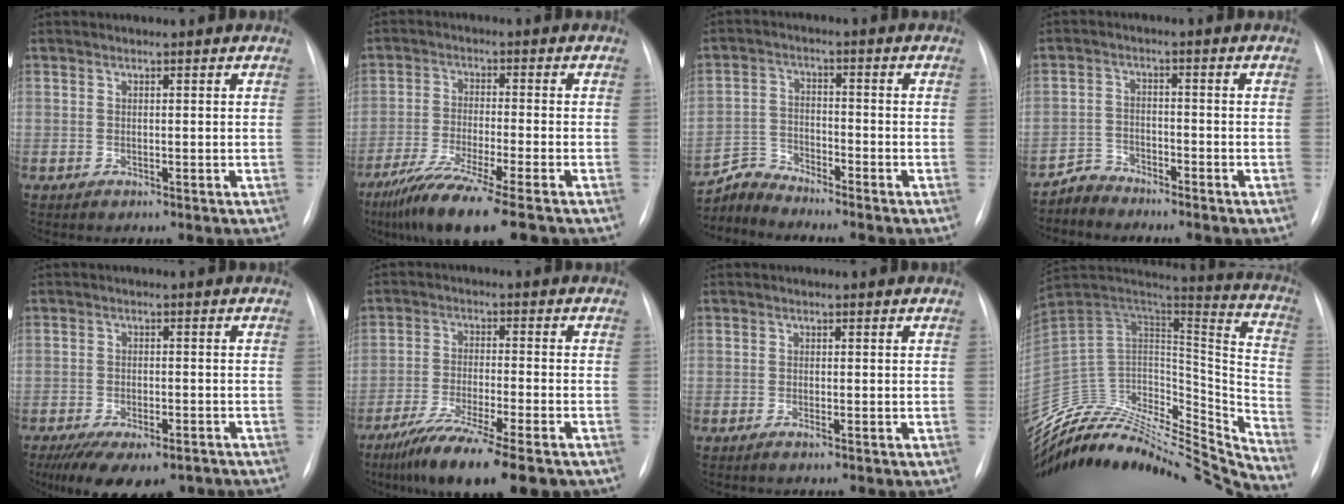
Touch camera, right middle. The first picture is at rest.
{"total": 11.8, "force": [-8.3, -0.3, 8.3], "torque": [-0.146, -0.035, -0.140]}
{"total": 4.7, "force": [-4.6, -0.4, -1.2], "torque": [0.019, -0.007, -0.089]}
{"total": 3.4, "force": [-3.2, 0.7, -0.9], "torque": [0.024, -0.007, -0.063]}
{"total": 13.7, "force": [-9.9, 5.5, 7.7], "torque": [-0.139, -0.017, -0.137]}
{"total": 14.9, "force": [-10.9, 1.8, 10.1], "torque": [-0.161, -0.036, -0.176]}
{"total": 0.8, "force": [-0.5, 0.0, 0.6], "torque": [-0.014, -0.001, -0.011]}
{"total": 35.2, "force": [-33.2, 7.3, 9.3], "torque": [-0.129, 0.014, -0.488]}